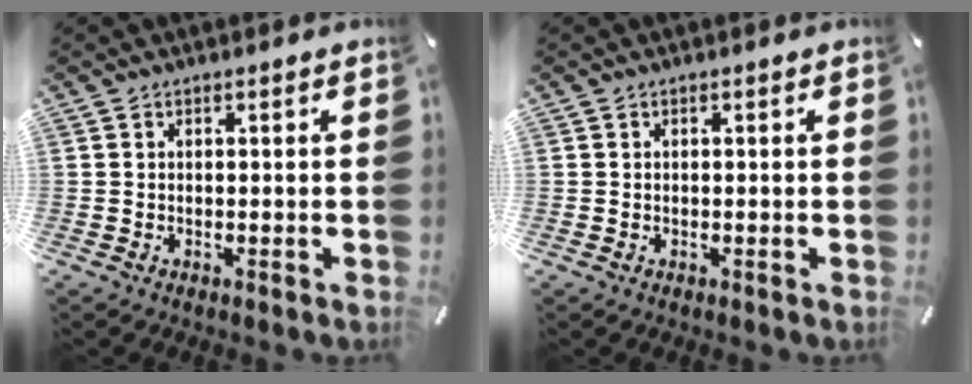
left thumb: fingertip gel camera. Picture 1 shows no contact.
{"total": 0.0}